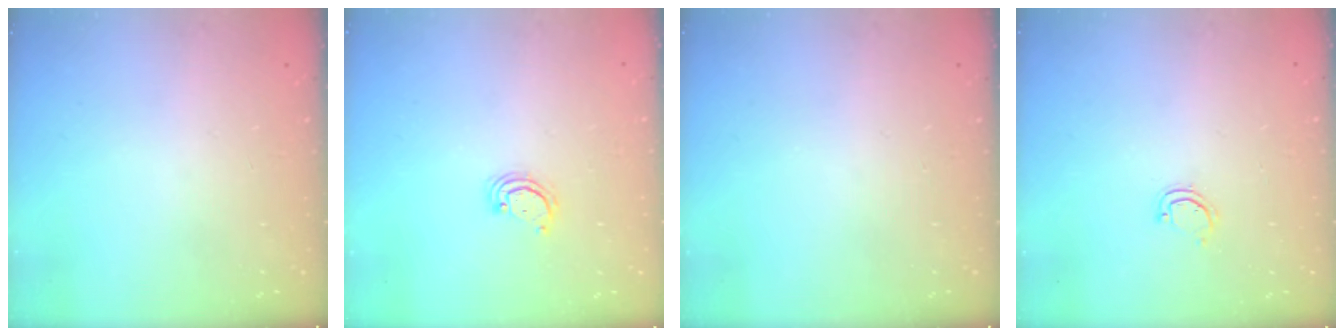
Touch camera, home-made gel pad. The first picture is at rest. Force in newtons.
{"total": 3.3, "press": 3.3, "slide": 0.4}
{"total": 0.0}
{"total": 3.1, "press": 3.1, "slide": 0.2}